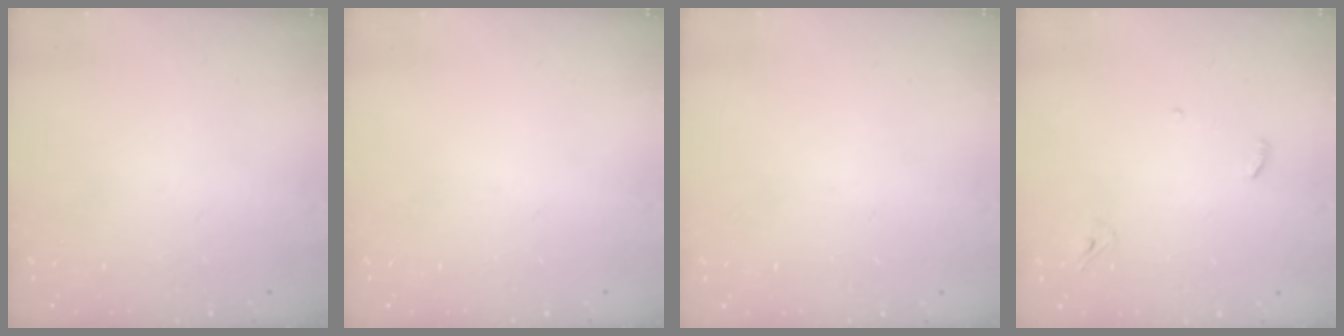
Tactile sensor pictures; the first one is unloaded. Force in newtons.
{"total": 0.0}
{"total": 0.9, "press": 0.9, "slide": 0.0}
{"total": 3.5, "press": 3.5, "slide": 0.3}